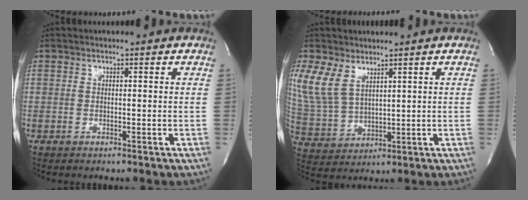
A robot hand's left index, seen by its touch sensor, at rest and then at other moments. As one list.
[{"total": 7.4, "force": [4.3, 4.1, 4.4], "torque": [-0.118, 0.004, 0.102]}]